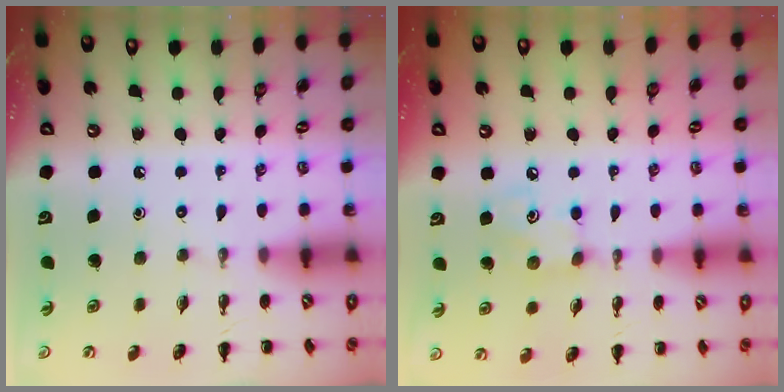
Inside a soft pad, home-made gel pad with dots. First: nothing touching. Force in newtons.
{"total": 3.9, "press": 3.8, "slide": 0.6}